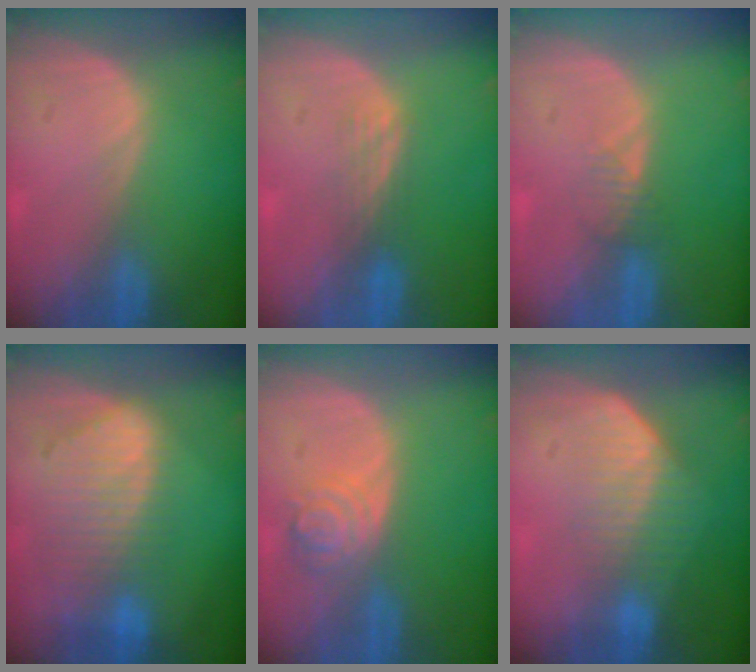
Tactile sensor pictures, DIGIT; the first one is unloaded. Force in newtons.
{"total": 2.2, "press": 2.2, "slide": 0.2}
{"total": 1.6, "press": 1.6, "slide": 0.2}
{"total": 9.1, "press": 8.0, "slide": 4.3}
{"total": 4.1, "press": 4.1, "slide": 0.1}
{"total": 7.3, "press": 6.2, "slide": 3.8}